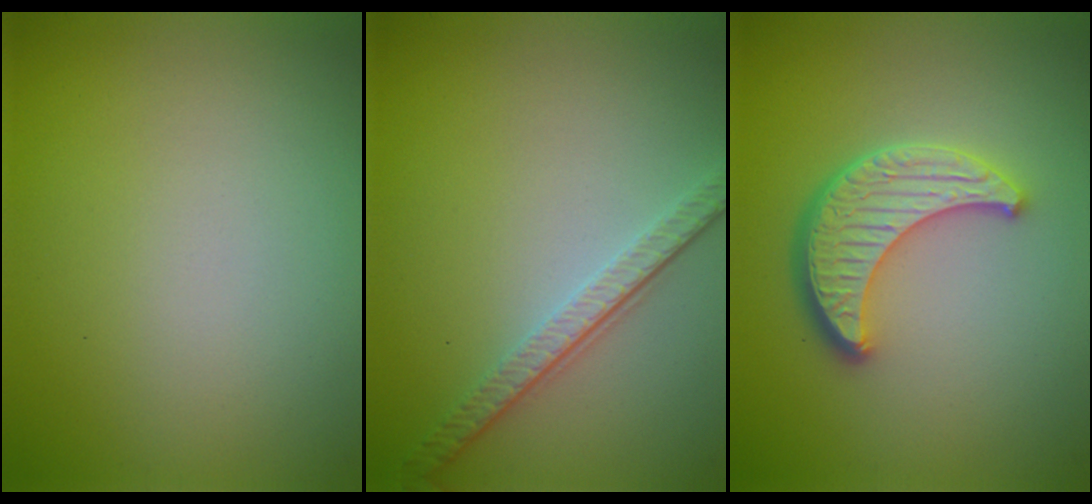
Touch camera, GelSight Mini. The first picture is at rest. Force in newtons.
{"total": 3.5, "press": 2.5, "slide": 2.5}
{"total": 4.5, "press": 3.8, "slide": 2.5}